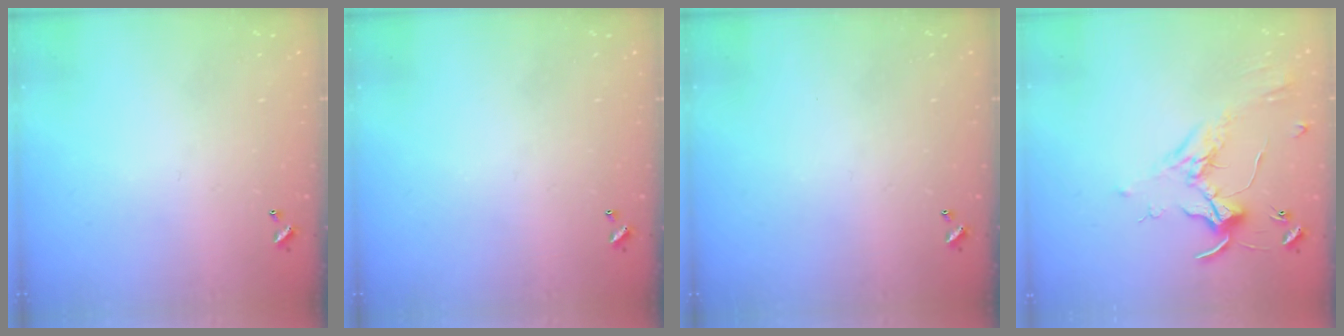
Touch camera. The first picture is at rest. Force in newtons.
{"total": 0.0}
{"total": 0.0}
{"total": 1.7, "press": 1.6, "slide": 0.5}